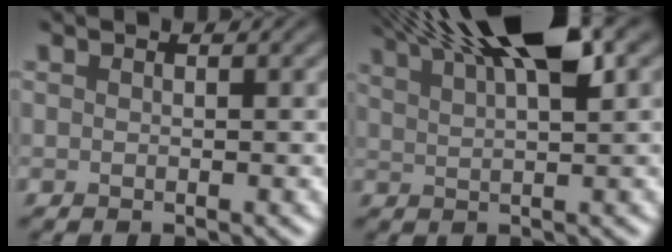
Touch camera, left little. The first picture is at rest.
{"total": 10.4, "force": [6.1, 3.0, 7.8], "torque": [-0.110, 0.029, 0.095]}